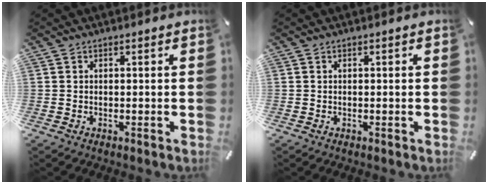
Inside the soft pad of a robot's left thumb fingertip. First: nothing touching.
{"total": 0.0}